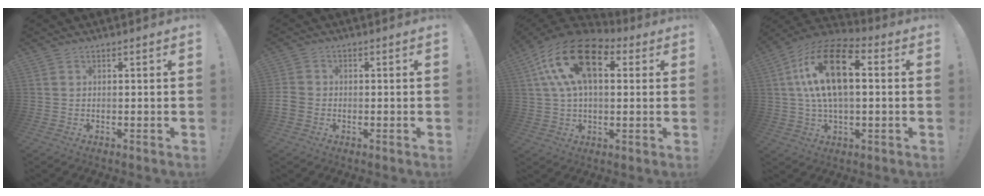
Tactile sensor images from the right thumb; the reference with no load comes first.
{"total": 4.5, "force": [-1.4, 3.5, 2.5], "torque": [-0.068, 0.011, -0.024]}
{"total": 21.0, "force": [7.2, 11.5, 16.0], "torque": [-0.293, -0.009, 0.124]}
{"total": 18.9, "force": [3.4, 9.8, 15.8], "torque": [-0.285, 0.009, 0.053]}